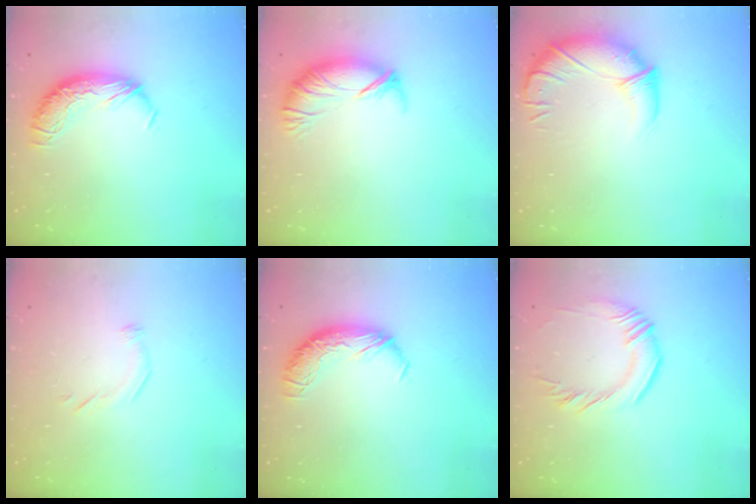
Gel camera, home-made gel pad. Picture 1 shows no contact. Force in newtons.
{"total": 3.8, "press": 3.2, "slide": 2.1}
{"total": 2.9, "press": 1.8, "slide": 2.3}
{"total": 5.0, "press": 4.9, "slide": 1.0}
{"total": 0.0}
{"total": 1.5, "press": 1.0, "slide": 1.1}